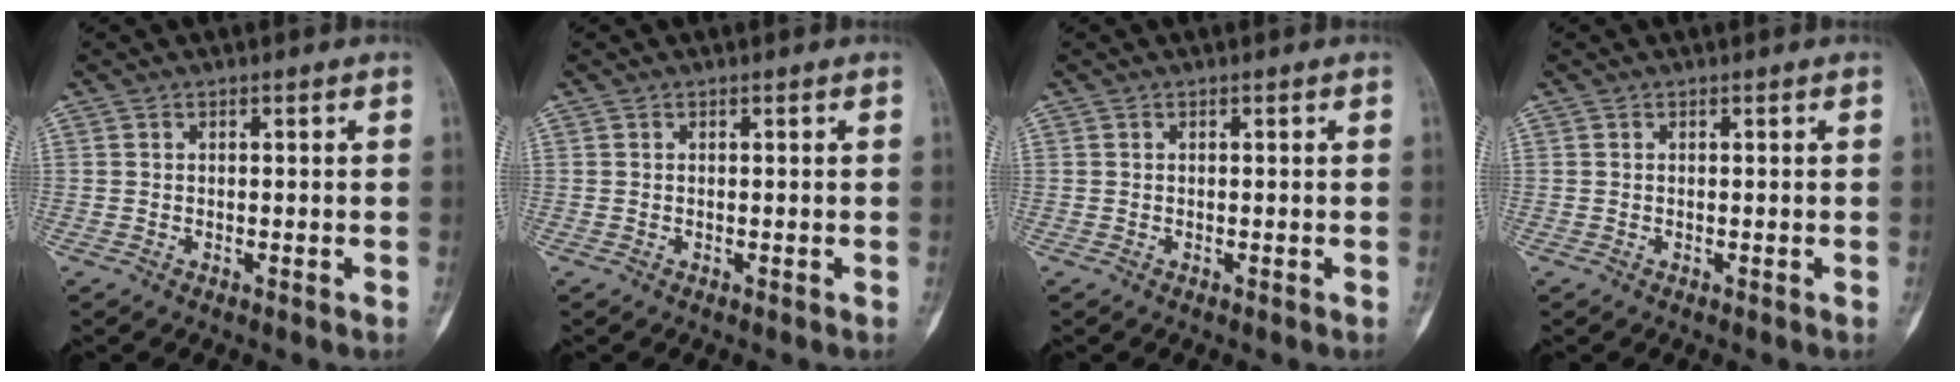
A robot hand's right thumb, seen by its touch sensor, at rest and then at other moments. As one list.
[{"total": 0.0}, {"total": 0.0}, {"total": 0.0}]